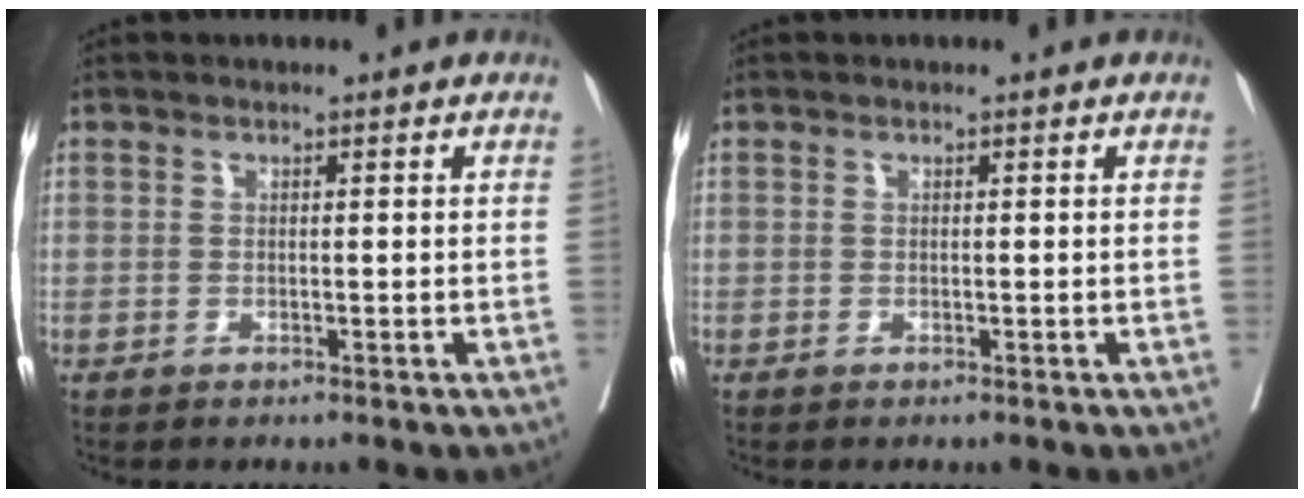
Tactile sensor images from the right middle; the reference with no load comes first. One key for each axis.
{"total": 0.0}